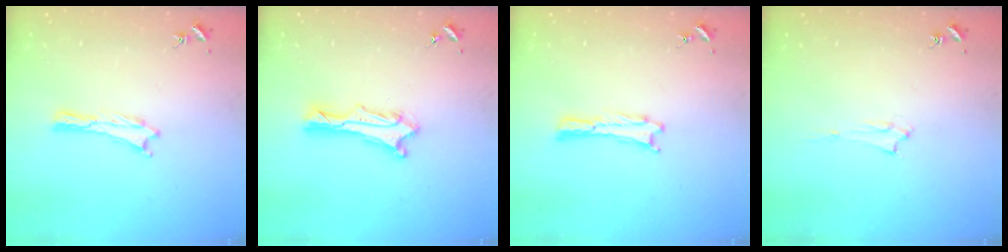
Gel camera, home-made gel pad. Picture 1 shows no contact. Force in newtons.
{"total": 3.0, "press": 3.0, "slide": 0.2}
{"total": 0.0}
{"total": 1.5, "press": 1.5, "slide": 0.2}